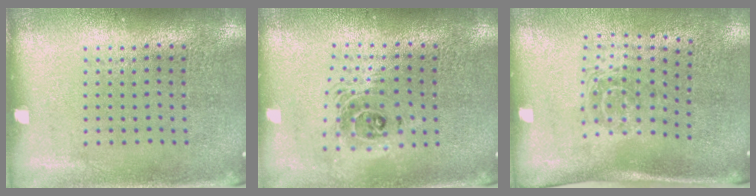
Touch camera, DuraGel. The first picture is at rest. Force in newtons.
{"total": 1.7, "press": 1.4, "slide": 0.9}
{"total": 1.7, "press": 1.2, "slide": 1.2}